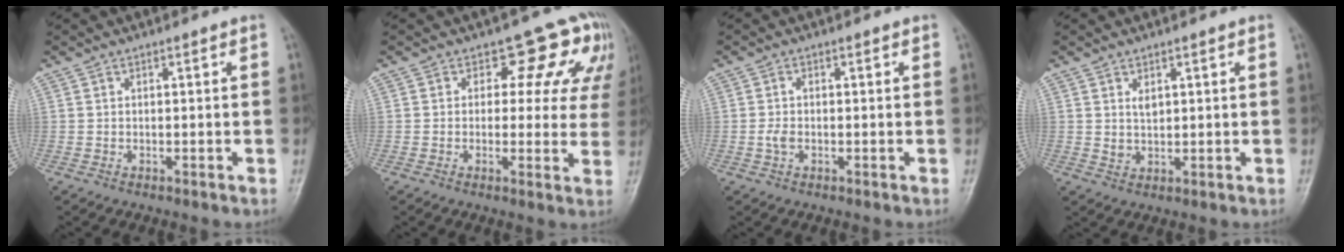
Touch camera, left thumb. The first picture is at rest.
{"total": 9.0, "force": [5.0, 6.0, 4.6], "torque": [-0.007, -0.019, 0.040]}
{"total": 2.1, "force": [-0.4, 1.3, 1.6], "torque": [-0.036, 0.004, -0.011]}
{"total": 2.3, "force": [1.0, 1.4, 1.4], "torque": [-0.017, -0.010, 0.023]}